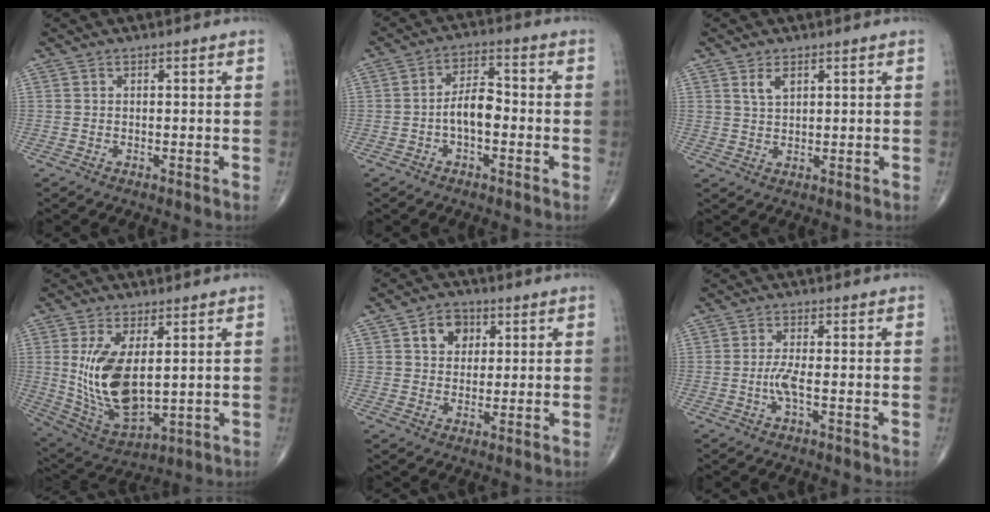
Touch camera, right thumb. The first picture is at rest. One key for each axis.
{"total": 6.3, "fx": -1.5, "fy": 3.2, "fz": 5.2, "tx": -0.083, "ty": 0.027, "tz": -0.032}
{"total": 2.7, "fx": 1.5, "fy": 1.4, "fz": 1.8, "tx": -0.027, "ty": -0.005, "tz": 0.033}
{"total": 14.8, "fx": 1.9, "fy": 7.2, "fz": 12.8, "tx": -0.240, "ty": -0.021, "tz": 0.059}
{"total": 5.9, "fx": 2.1, "fy": 4.7, "fz": 2.9, "tx": -0.014, "ty": -0.003, "tz": 0.031}
{"total": 2.8, "fx": -0.8, "fy": 0.3, "fz": 2.7, "tx": -0.065, "ty": -0.002, "tz": -0.018}